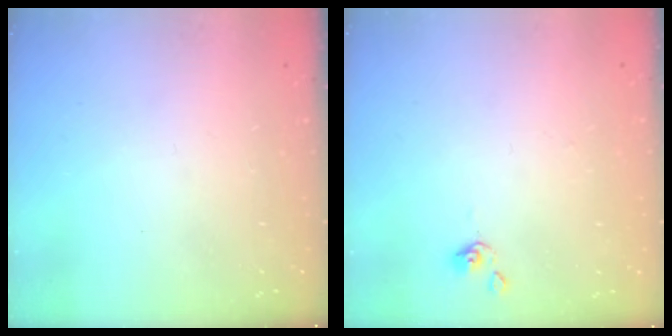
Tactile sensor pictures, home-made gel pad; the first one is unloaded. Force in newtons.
{"total": 0.0}